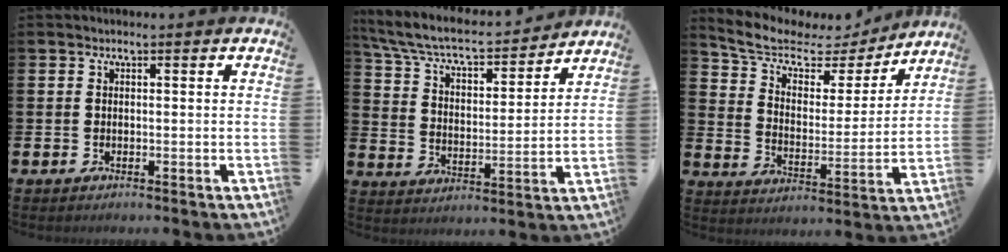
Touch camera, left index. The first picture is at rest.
{"total": 7.4, "force": [6.7, 1.9, 2.7], "torque": [-0.087, -0.049, 0.112]}
{"total": 7.6, "force": [6.4, 3.2, 2.5], "torque": [-0.083, -0.043, 0.107]}